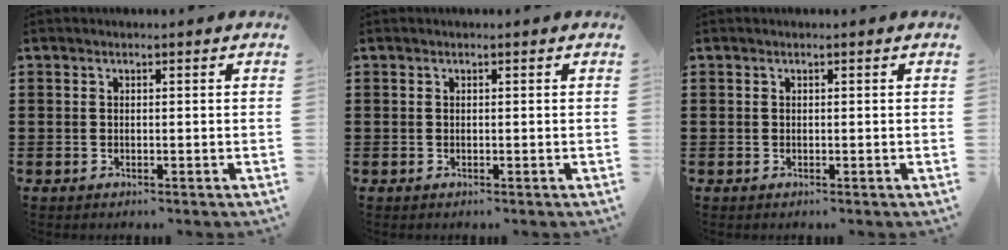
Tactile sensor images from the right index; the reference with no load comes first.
{"total": 0.0}
{"total": 0.0}